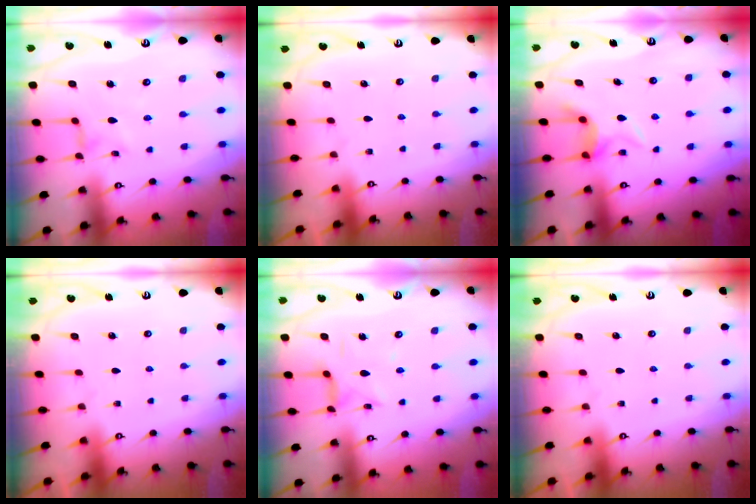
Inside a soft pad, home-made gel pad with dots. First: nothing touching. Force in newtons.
{"total": 0.0}
{"total": 6.0, "press": 6.0, "slide": 0.4}
{"total": 0.0}
{"total": 6.4, "press": 6.4, "slide": 0.2}
{"total": 0.0}